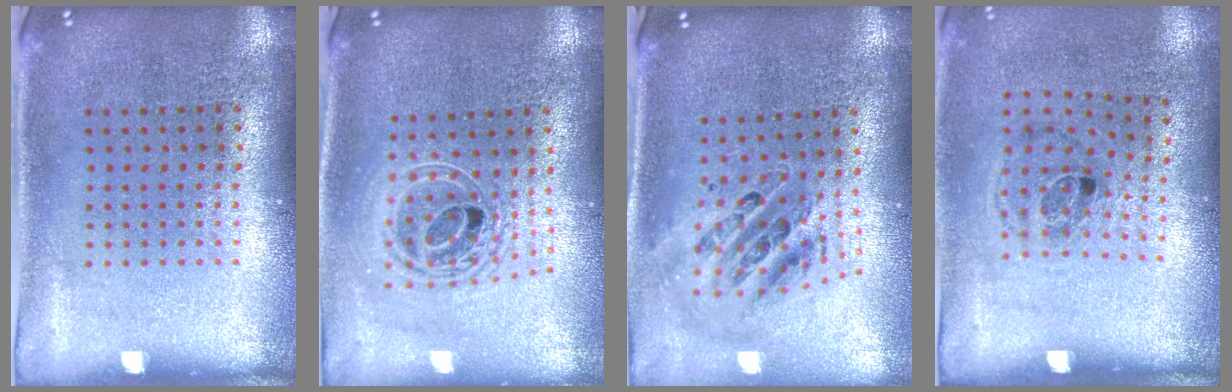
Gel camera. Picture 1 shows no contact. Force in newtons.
{"total": 2.0, "press": 1.5, "slide": 1.3}
{"total": 1.4, "press": 1.2, "slide": 0.6}
{"total": 1.1, "press": 0.7, "slide": 0.9}